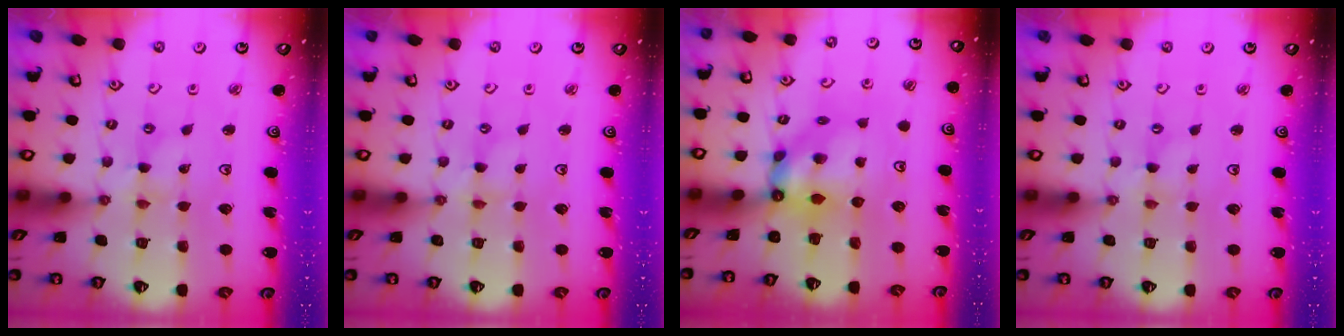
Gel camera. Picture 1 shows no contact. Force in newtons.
{"total": 0.0}
{"total": 7.1, "press": 7.1, "slide": 0.5}
{"total": 0.0}